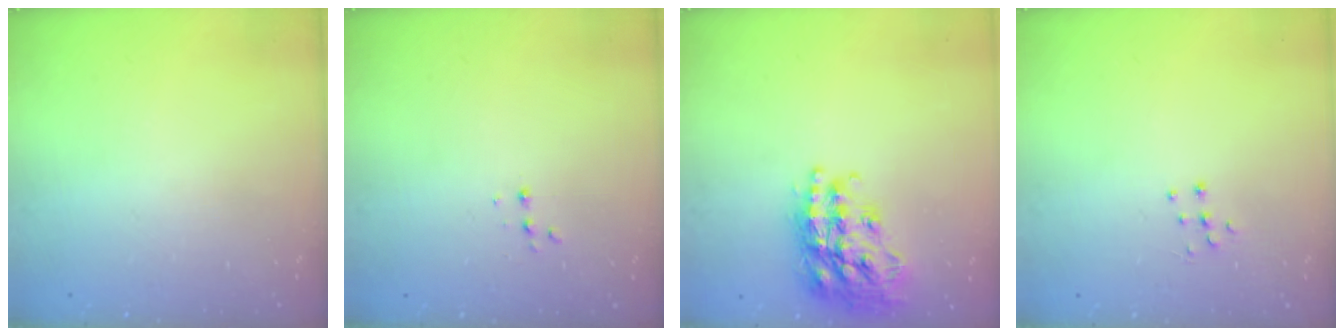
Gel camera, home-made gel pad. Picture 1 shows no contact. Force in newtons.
{"total": 4.1, "press": 4.0, "slide": 0.8}
{"total": 21.9, "press": 21.8, "slide": 1.8}
{"total": 3.7, "press": 3.7, "slide": 0.2}